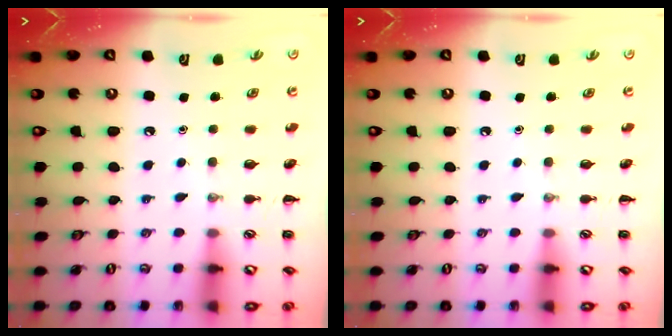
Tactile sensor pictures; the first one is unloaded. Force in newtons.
{"total": 0.0}